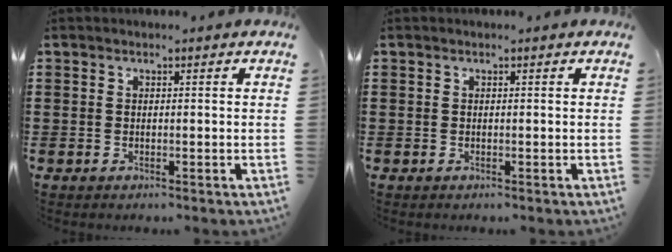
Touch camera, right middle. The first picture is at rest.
{"total": 0.0}